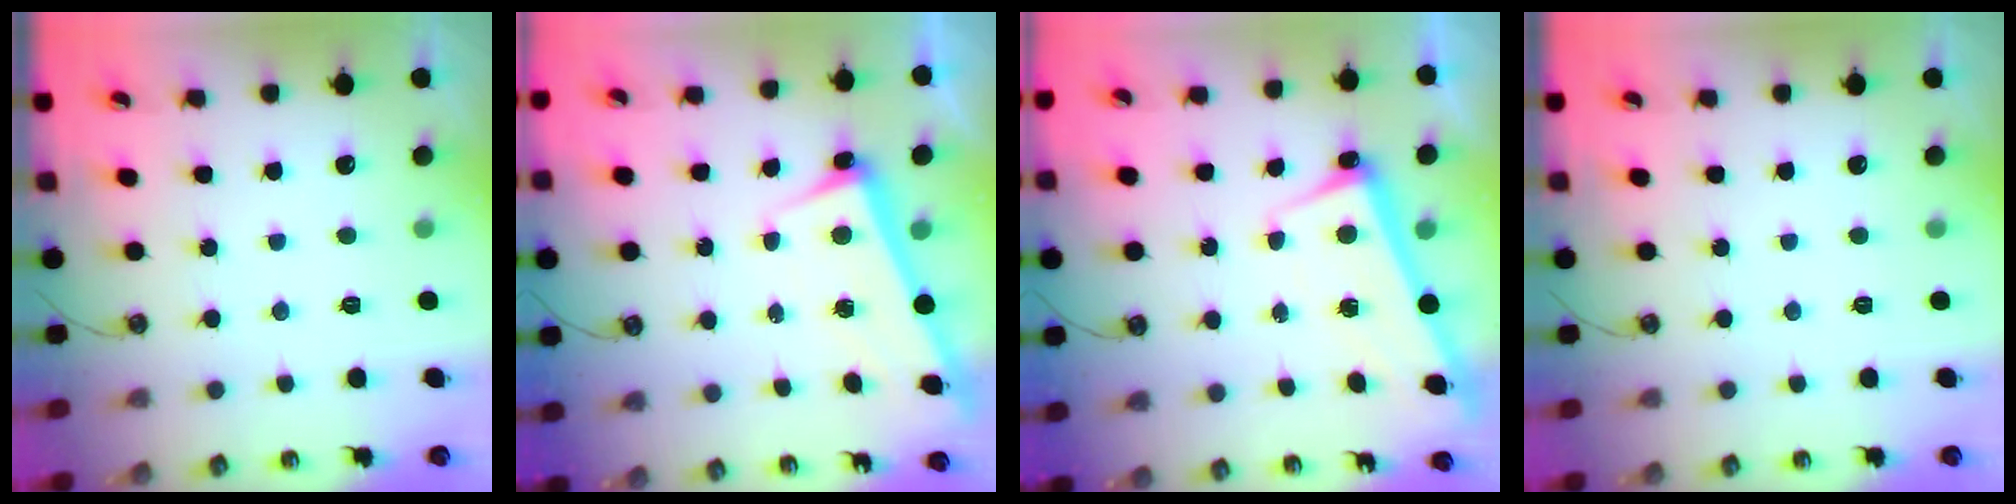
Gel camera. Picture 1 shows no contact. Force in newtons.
{"total": 2.6, "press": 2.5, "slide": 0.7}
{"total": 2.3, "press": 2.3, "slide": 0.5}
{"total": 0.0}